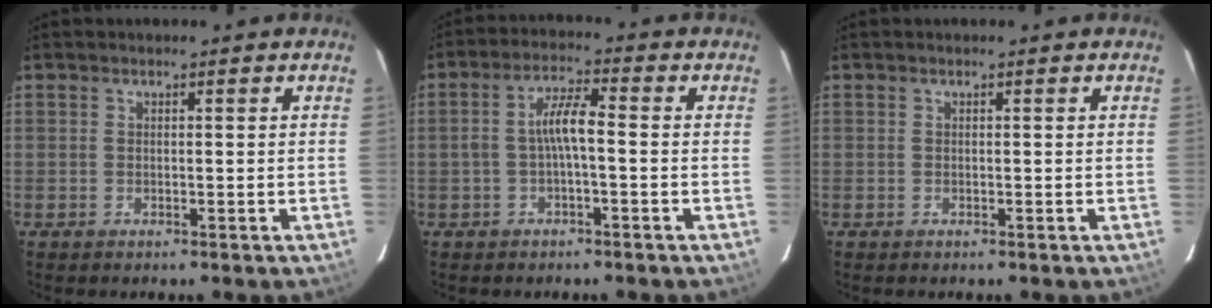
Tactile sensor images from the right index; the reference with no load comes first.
{"total": 5.1, "force": [-1.0, 1.0, 4.9], "torque": [-0.098, 0.014, -0.016]}
{"total": 0.0}